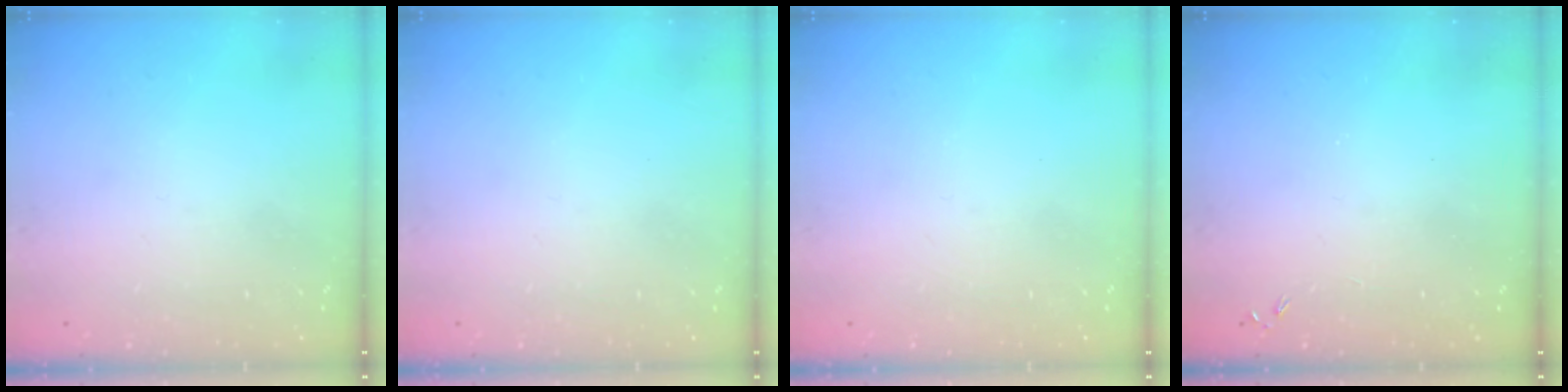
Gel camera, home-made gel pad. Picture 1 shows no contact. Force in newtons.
{"total": 0.0}
{"total": 0.0}
{"total": 0.0}